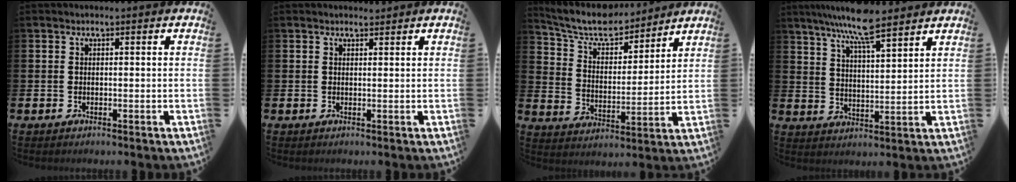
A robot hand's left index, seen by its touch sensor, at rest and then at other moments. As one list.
[{"total": 1.2, "force": [1.1, 0.3, 0.1], "torque": [0.006, -0.001, 0.019]}, {"total": 8.6, "force": [7.9, 2.3, 2.4], "torque": [-0.084, -0.052, 0.139]}, {"total": 8.2, "force": [7.4, 0.8, 3.4], "torque": [-0.085, -0.033, 0.132]}]